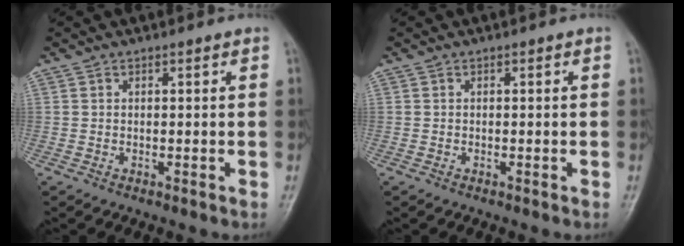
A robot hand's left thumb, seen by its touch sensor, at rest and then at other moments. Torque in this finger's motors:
{"motor_torque": [0.00, 0.00, 0.00, 0.00, 0.00]}